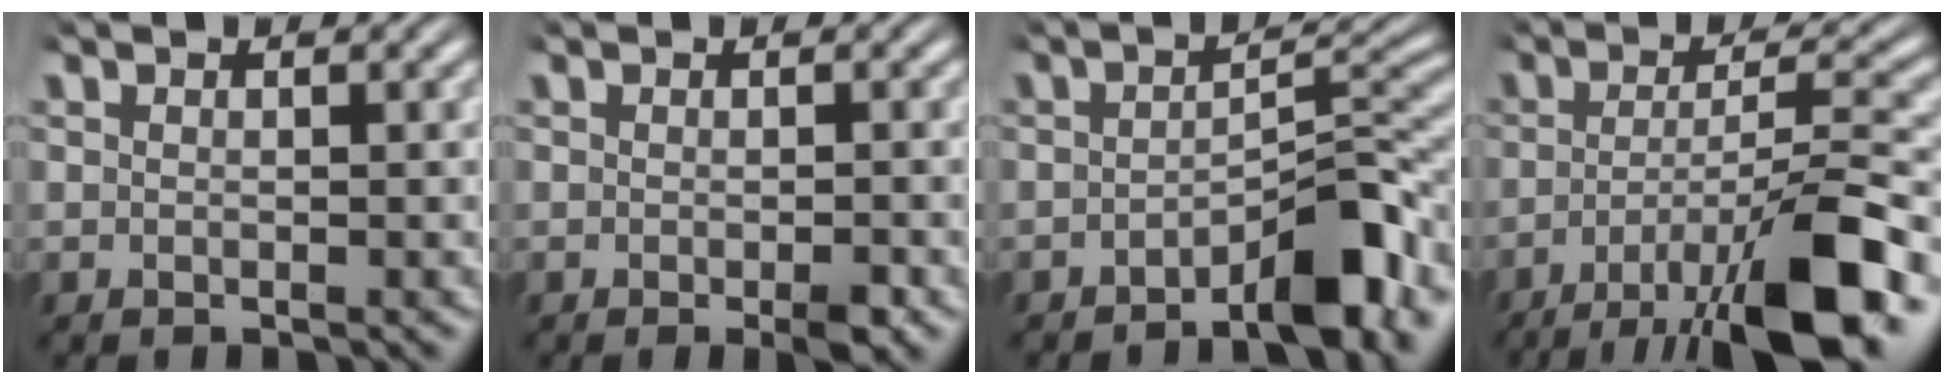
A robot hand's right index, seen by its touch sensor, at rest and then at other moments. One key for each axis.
{"total": 1.3, "fx": -0.8, "fy": 0.1, "fz": 1.0, "tx": -0.014, "ty": 0.000, "tz": -0.015}
{"total": 5.3, "fx": -3.0, "fy": 1.0, "fz": 4.3, "tx": -0.051, "ty": 0.004, "tz": -0.053}
{"total": 9.2, "fx": -4.8, "fy": 2.1, "fz": 7.6, "tx": -0.110, "ty": -0.019, "tz": -0.063}